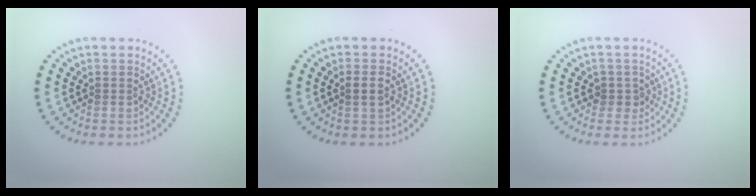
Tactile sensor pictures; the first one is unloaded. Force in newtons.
{"total": 1.1, "press": 1.1, "slide": 0.4}
{"total": 1.5, "press": 1.2, "slide": 0.9}